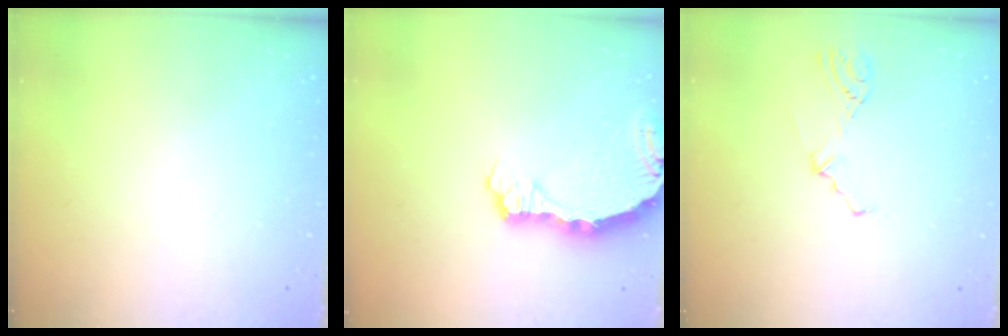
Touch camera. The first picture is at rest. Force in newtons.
{"total": 5.4, "press": 5.3, "slide": 0.6}
{"total": 2.4, "press": 2.2, "slide": 0.9}